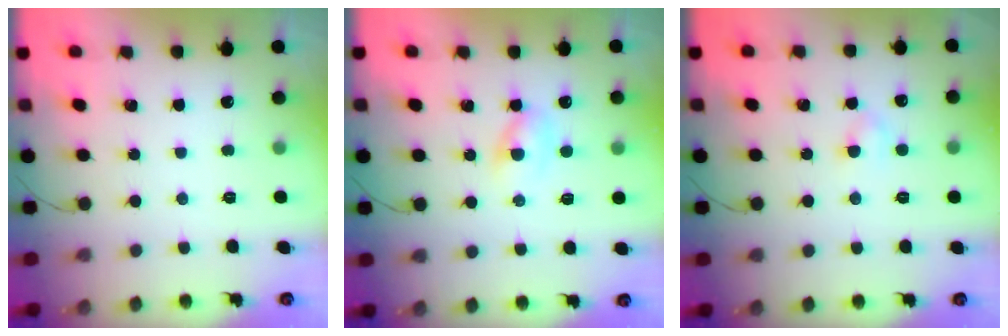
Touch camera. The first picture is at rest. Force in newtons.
{"total": 2.6, "press": 2.4, "slide": 1.0}
{"total": 2.8, "press": 2.6, "slide": 1.2}